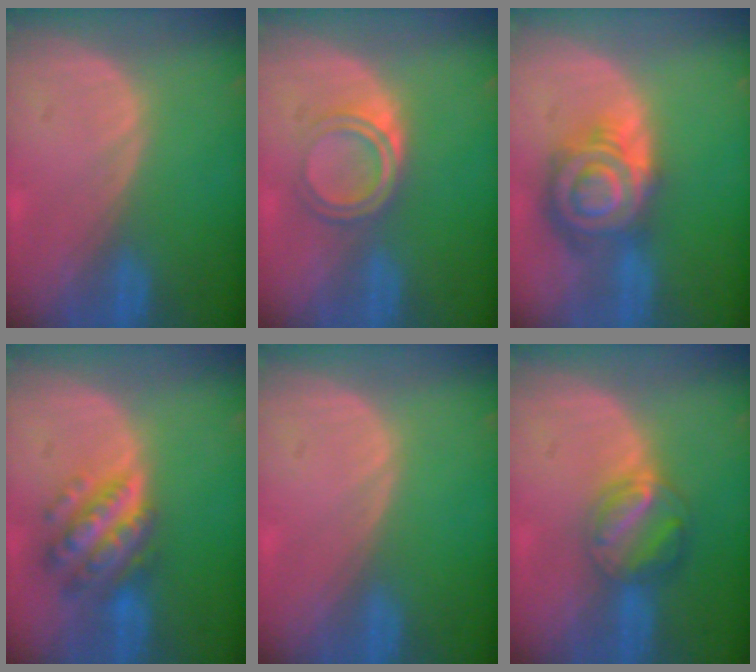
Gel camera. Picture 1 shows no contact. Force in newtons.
{"total": 4.2, "press": 4.1, "slide": 0.5}
{"total": 9.2, "press": 9.1, "slide": 0.5}
{"total": 7.7, "press": 7.7, "slide": 0.4}
{"total": 0.0}
{"total": 6.3, "press": 5.6, "slide": 3.0}